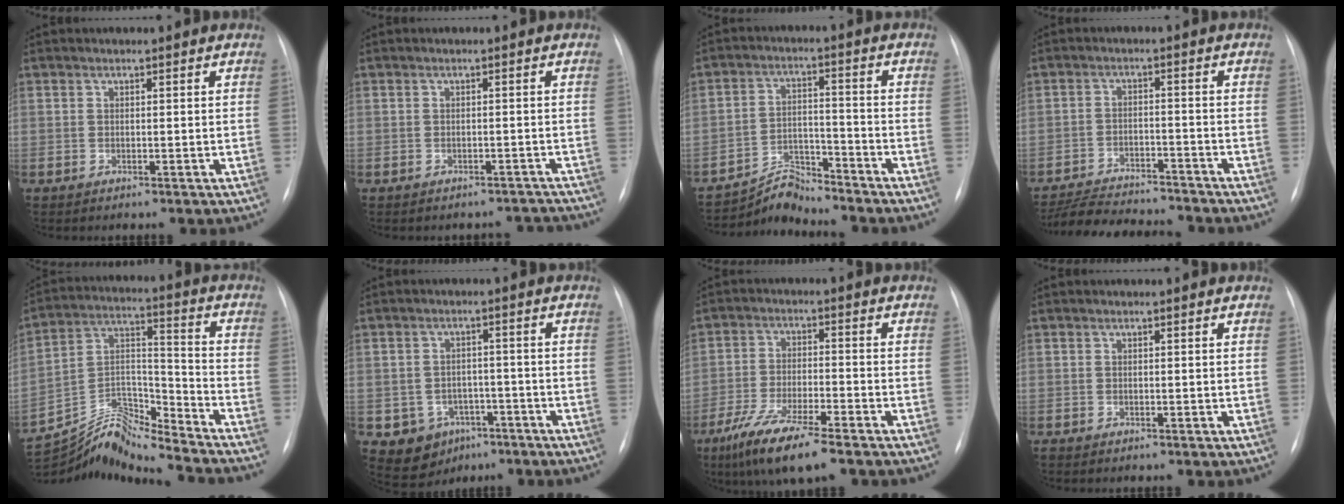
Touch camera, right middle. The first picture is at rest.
{"total": 4.2, "force": [-3.8, 1.6, -0.3], "torque": [0.011, 0.013, -0.039]}
{"total": 5.6, "force": [-5.4, 0.2, -1.2], "torque": [0.020, 0.009, -0.091]}
{"total": 12.9, "force": [-12.1, 1.8, 4.1], "torque": [-0.070, -0.003, -0.180]}
{"total": 18.6, "force": [-18.3, -0.5, 3.6], "torque": [-0.066, 0.040, -0.308]}
{"total": 7.1, "force": [-3.5, 5.9, 1.6], "torque": [-0.027, 0.014, -0.039]}
{"total": 10.5, "force": [-7.1, 1.4, 7.6], "torque": [-0.151, -0.027, -0.126]}
{"total": 0.0}